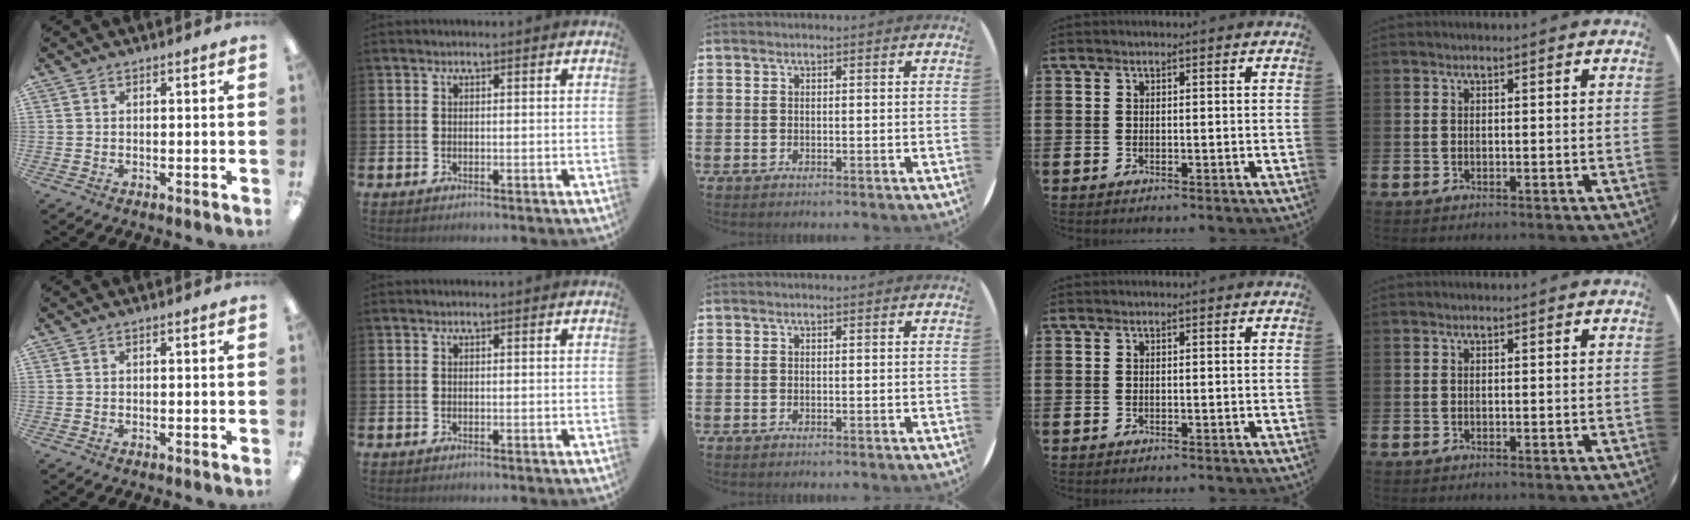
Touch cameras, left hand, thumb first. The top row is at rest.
{}